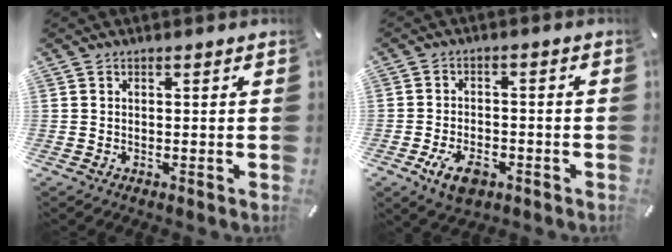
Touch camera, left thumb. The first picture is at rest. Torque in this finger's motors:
{"motor_torque": [-0.06, 1.17, 0.02, 0.13, 0.01]}